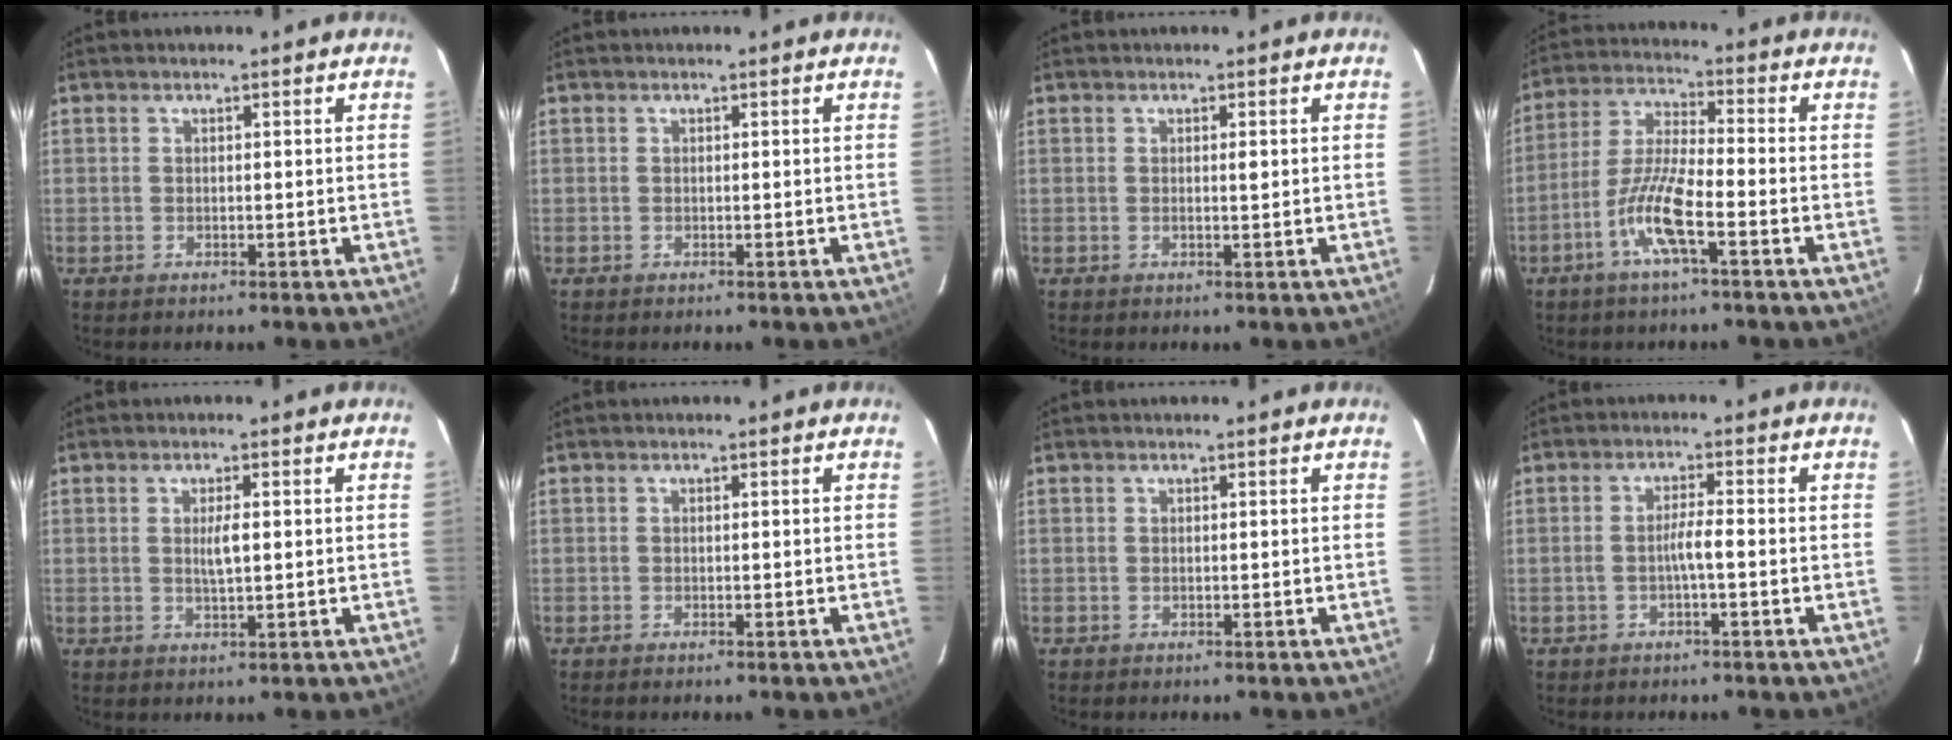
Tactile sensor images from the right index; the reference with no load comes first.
{"total": 0.0}
{"total": 0.9, "force": [0.1, 0.1, 0.9], "torque": [-0.015, 0.000, 0.001]}
{"total": 9.3, "force": [-4.1, 0.9, 8.3], "torque": [-0.172, 0.002, -0.084]}
{"total": 2.8, "force": [0.2, 0.4, 2.7], "torque": [-0.051, -0.001, 0.005]}
{"total": 0.6, "force": [-0.4, 0.1, 0.5], "torque": [-0.013, -0.002, -0.007]}
{"total": 0.0}
{"total": 2.9, "force": [-0.8, 0.1, 2.7], "torque": [-0.046, 0.004, -0.016]}